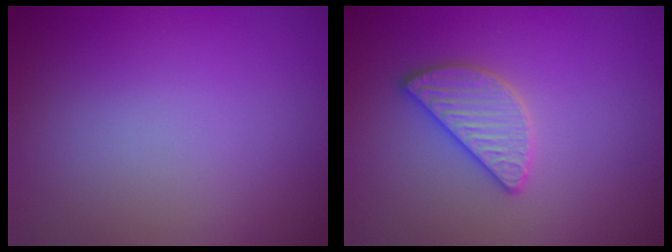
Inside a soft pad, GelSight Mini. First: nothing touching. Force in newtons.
{"total": 2.8, "press": 2.8, "slide": 0.2}